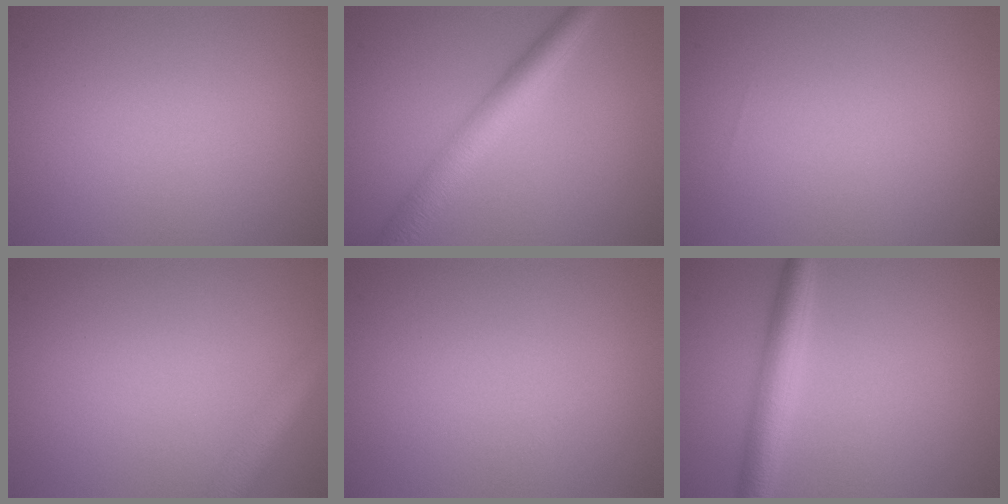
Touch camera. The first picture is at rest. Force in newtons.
{"total": 5.5, "press": 5.5, "slide": 0.1}
{"total": 0.0}
{"total": 3.0, "press": 3.0, "slide": 0.1}
{"total": 0.0}
{"total": 3.9, "press": 3.9, "slide": 0.1}